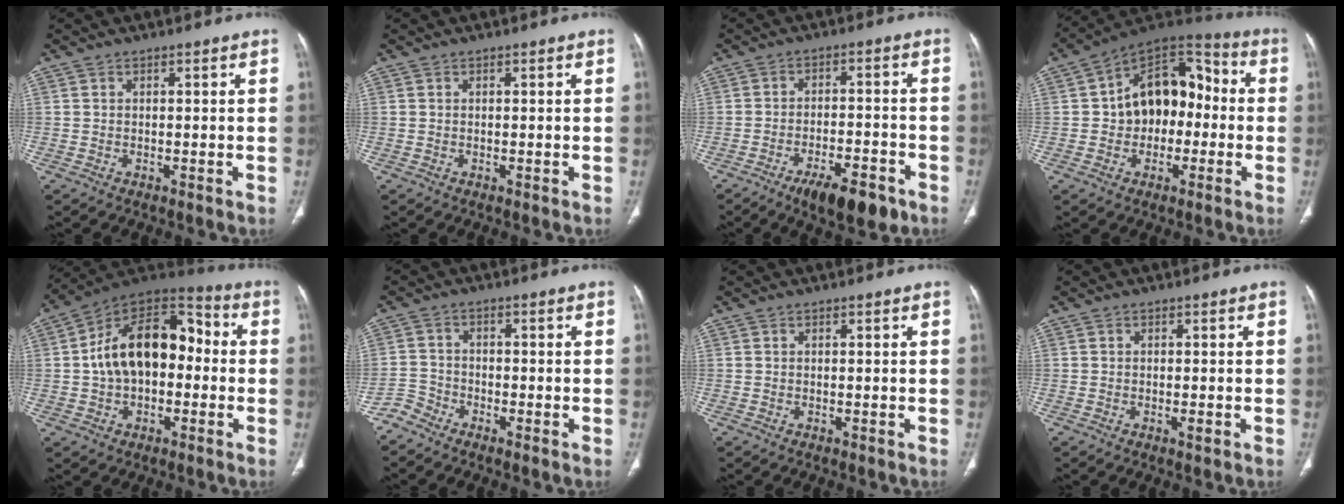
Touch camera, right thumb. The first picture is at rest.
{"total": 0.0}
{"total": 10.3, "force": [-6.3, 3.6, 7.3], "torque": [-0.103, 0.031, -0.093]}
{"total": 16.2, "force": [-0.3, 11.2, 11.6], "torque": [-0.127, 0.050, -0.017]}
{"total": 18.9, "force": [0.2, 12.0, 14.6], "torque": [-0.208, 0.048, -0.006]}
{"total": 3.1, "force": [-2.9, 1.0, 0.0], "torque": [0.002, 0.002, -0.069]}
{"total": 0.0}
{"total": 1.0, "force": [-0.4, 0.3, 0.9], "torque": [-0.016, -0.002, -0.006]}